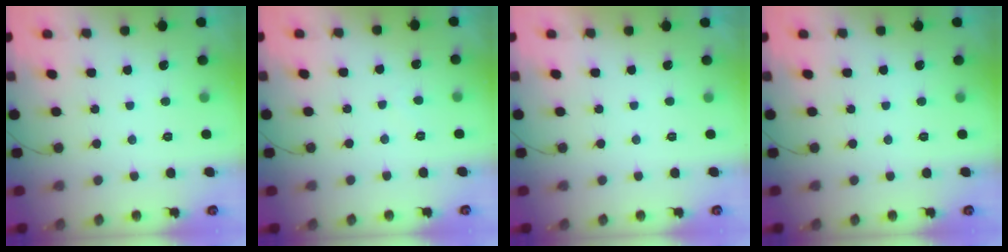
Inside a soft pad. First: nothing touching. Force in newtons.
{"total": 1.6, "press": 1.5, "slide": 0.4}
{"total": 2.2, "press": 2.2, "slide": 0.3}
{"total": 0.0}